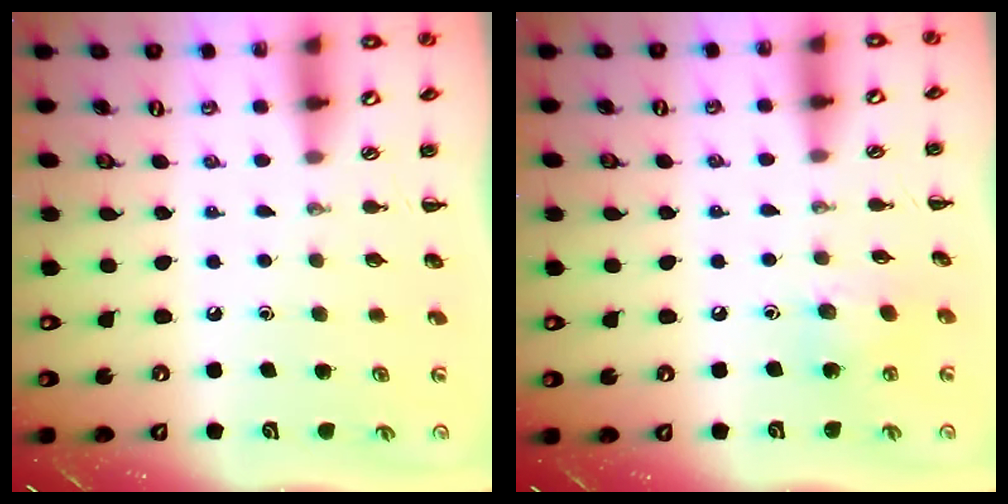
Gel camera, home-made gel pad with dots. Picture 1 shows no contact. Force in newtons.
{"total": 5.2, "press": 5.2, "slide": 0.7}